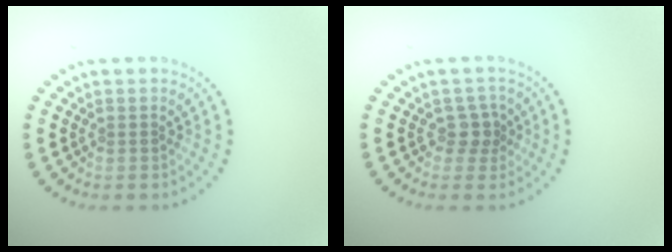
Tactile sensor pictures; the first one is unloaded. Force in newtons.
{"total": 1.9, "press": 1.5, "slide": 1.1}